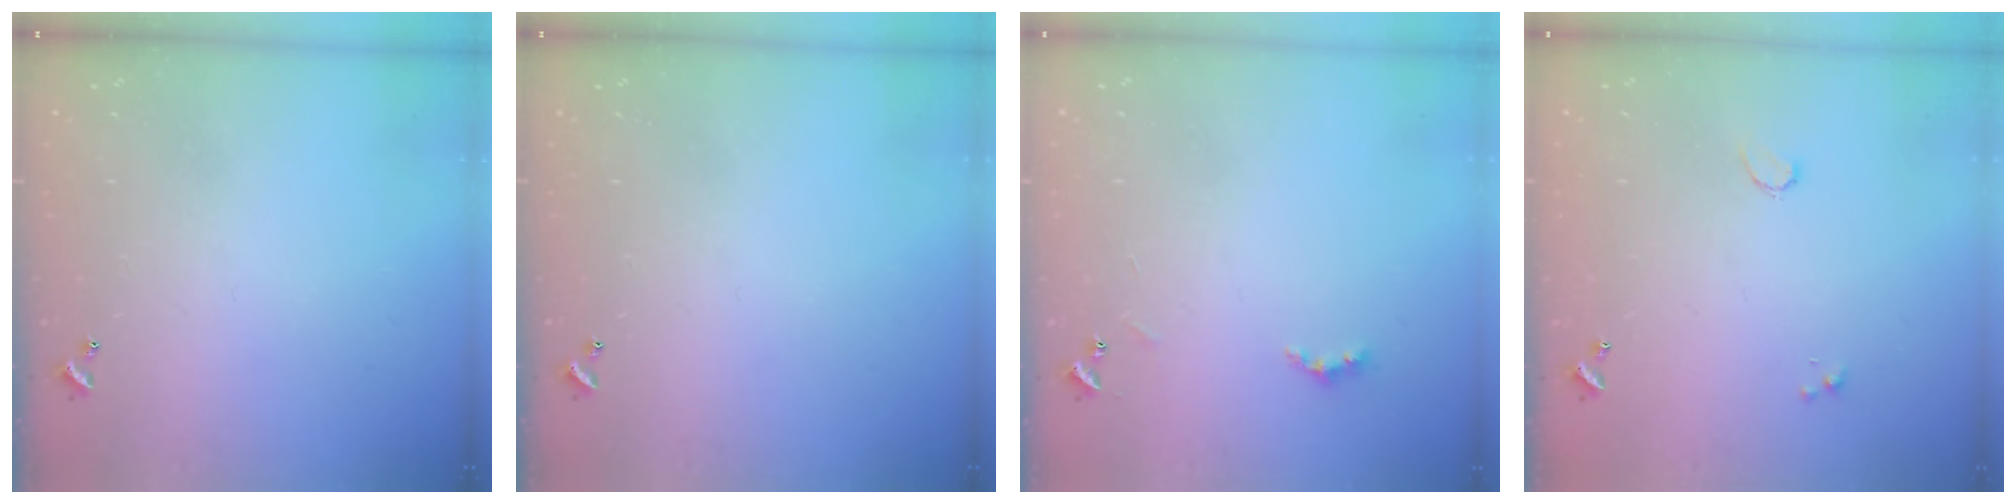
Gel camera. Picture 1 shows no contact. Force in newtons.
{"total": 0.0}
{"total": 2.6, "press": 2.5, "slide": 0.6}
{"total": 1.4, "press": 1.3, "slide": 0.2}